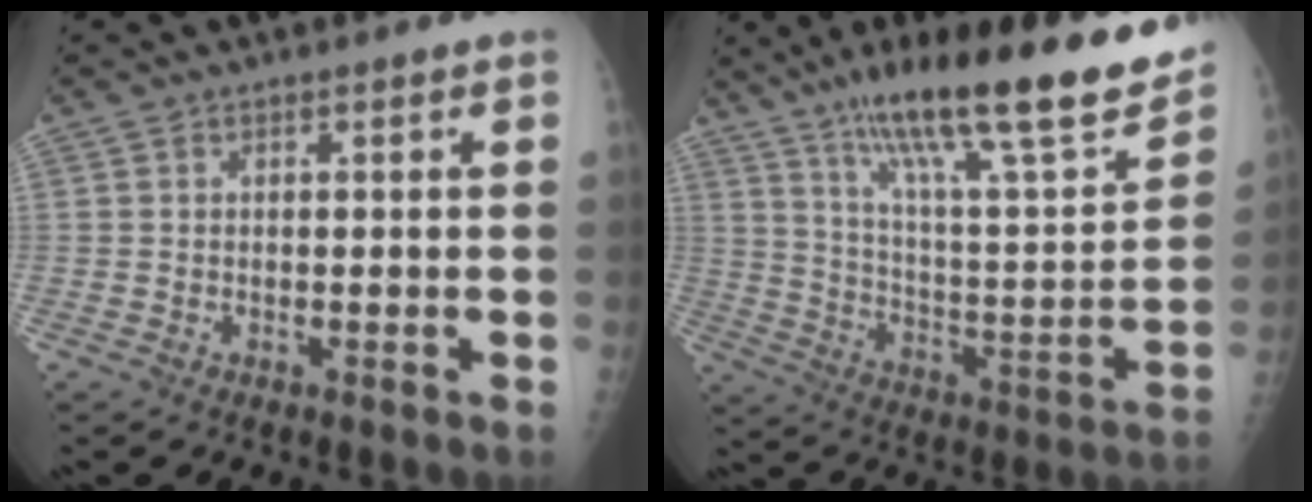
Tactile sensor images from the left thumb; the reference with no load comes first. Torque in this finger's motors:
{"motor_torque": [0.32, 0.19, 1.44, -1.33, 0.15]}